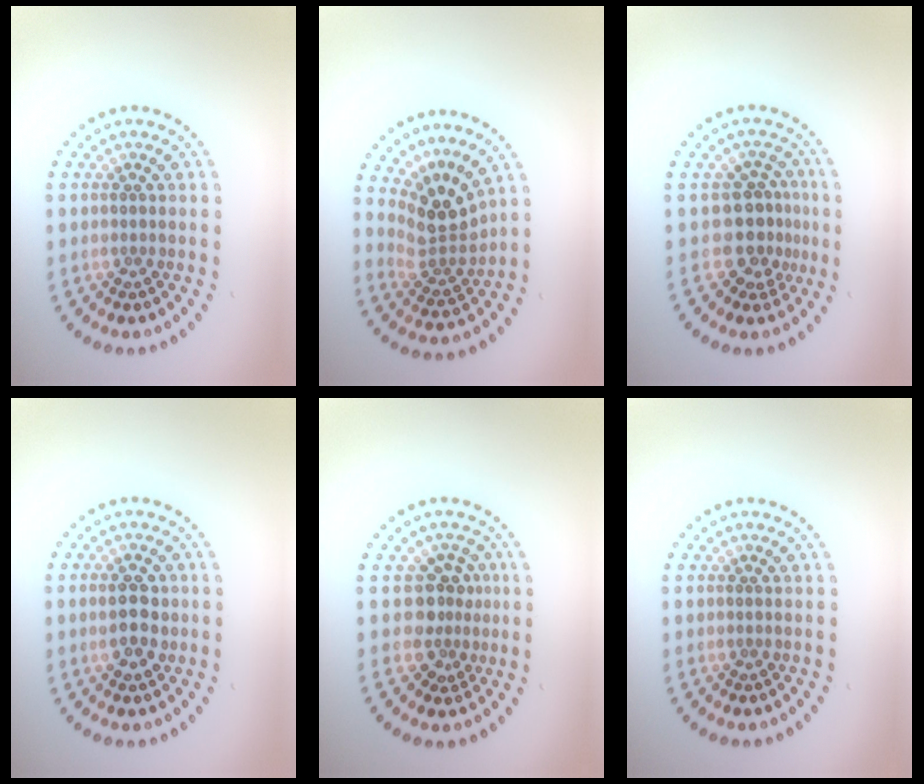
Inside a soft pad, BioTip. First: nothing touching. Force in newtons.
{"total": 3.8, "press": 2.6, "slide": 2.8}
{"total": 3.2, "press": 2.4, "slide": 2.0}
{"total": 2.8, "press": 2.8, "slide": 0.1}
{"total": 2.8, "press": 2.1, "slide": 1.8}
{"total": 0.0}